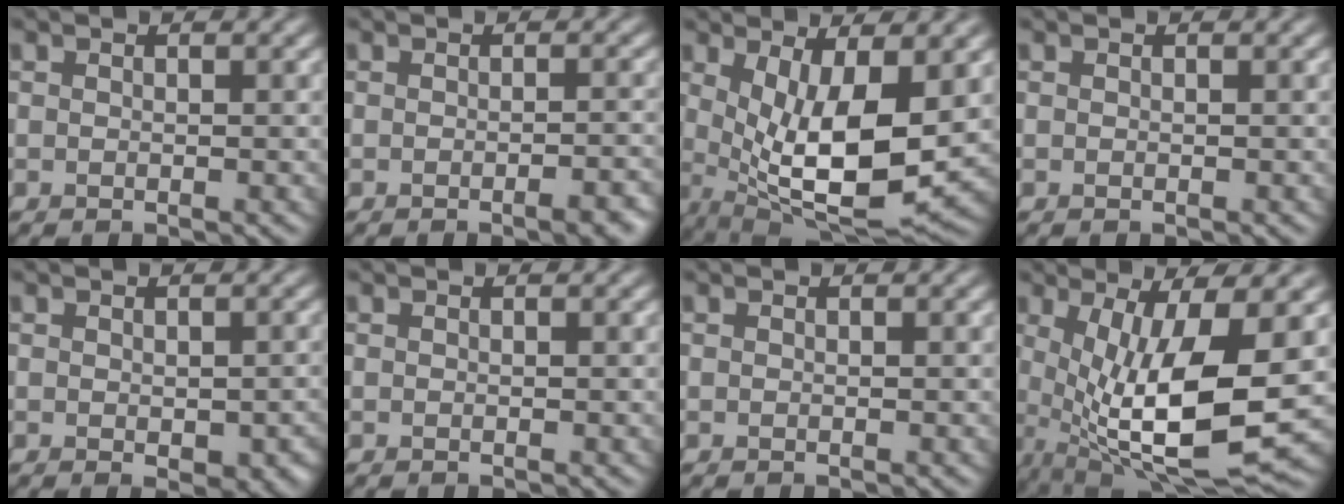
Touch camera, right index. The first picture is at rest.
{"total": 2.7, "force": [-1.3, 0.8, 2.2], "torque": [-0.022, 0.002, -0.019]}
{"total": 10.6, "force": [0.3, 4.0, 9.8], "torque": [-0.174, -0.027, 0.011]}
{"total": 0.0}
{"total": 3.3, "force": [-0.7, 1.7, 2.7], "torque": [-0.034, -0.010, -0.003]}
{"total": 0.0}
{"total": 0.0}
{"total": 11.7, "force": [-1.1, 3.6, 11.1], "torque": [-0.201, -0.026, -0.009]}